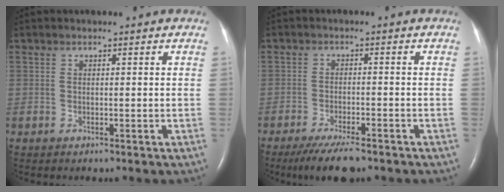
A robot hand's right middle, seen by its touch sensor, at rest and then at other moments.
{"total": 7.1, "force": [-5.5, 1.3, 4.2], "torque": [-0.072, -0.016, -0.089]}